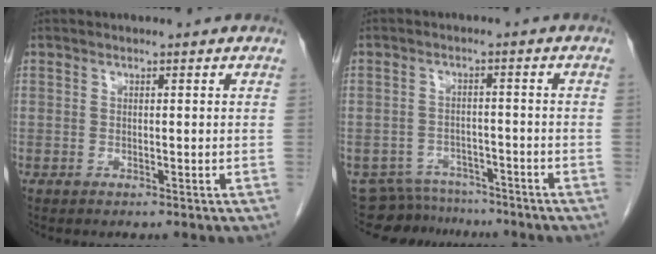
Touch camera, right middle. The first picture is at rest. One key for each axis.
{"total": 8.2, "fx": -7.7, "fy": 3.0, "fz": 0.1, "tx": 0.001, "ty": 0.007, "tz": -0.109}